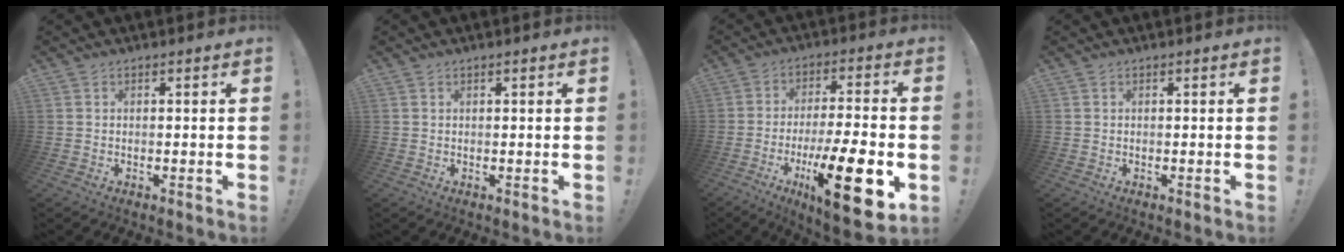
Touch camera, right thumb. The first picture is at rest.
{"total": 0.6, "force": [0.4, 0.1, 0.5], "torque": [-0.004, -0.001, 0.006]}
{"total": 20.6, "force": [-7.5, 5.3, 18.5], "torque": [-0.276, 0.034, -0.106]}
{"total": 0.0}